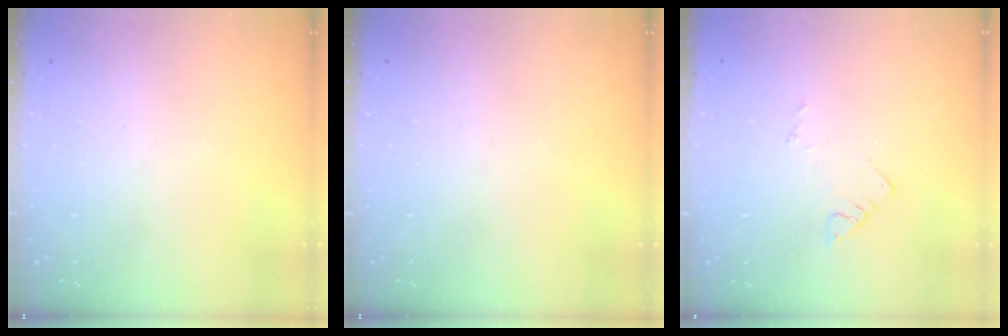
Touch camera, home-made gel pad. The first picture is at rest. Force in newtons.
{"total": 0.0}
{"total": 3.7, "press": 3.7, "slide": 0.2}